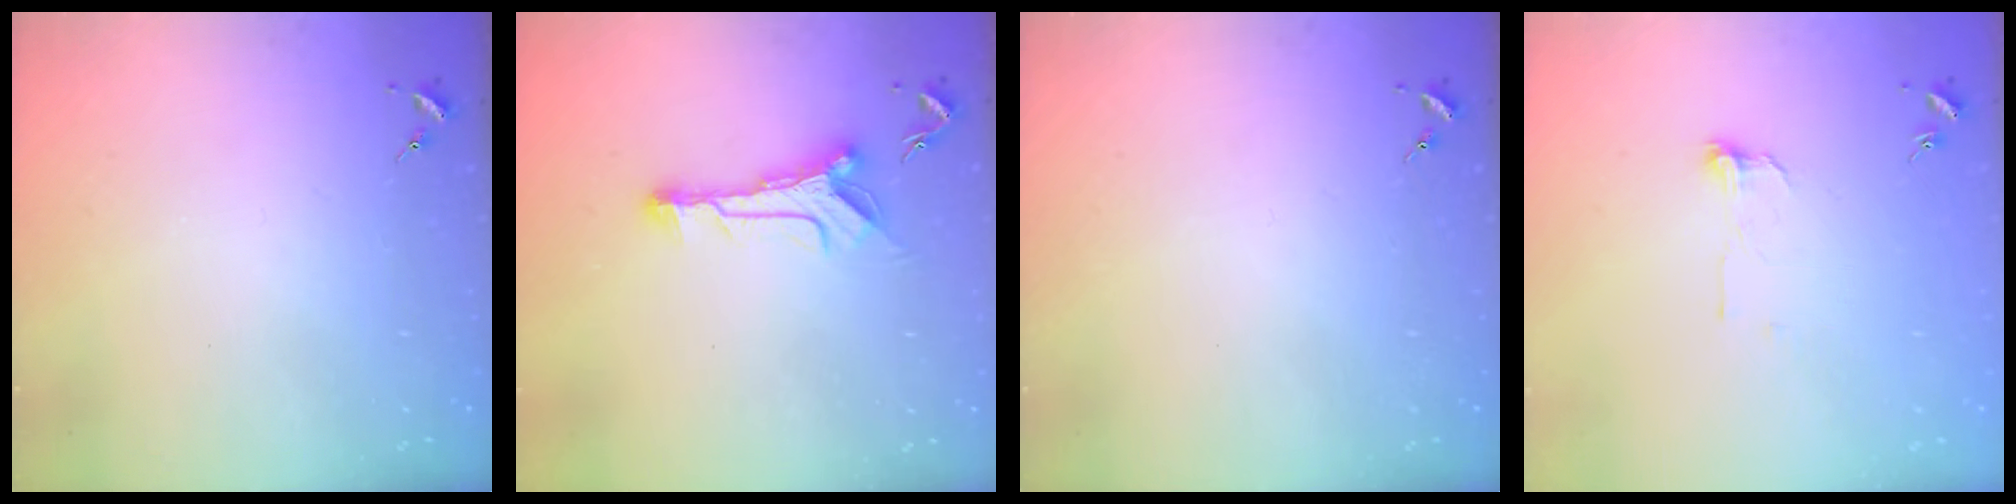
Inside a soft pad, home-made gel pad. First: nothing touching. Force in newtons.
{"total": 10.1, "press": 10.1, "slide": 0.5}
{"total": 0.0}
{"total": 6.0, "press": 6.0, "slide": 0.5}